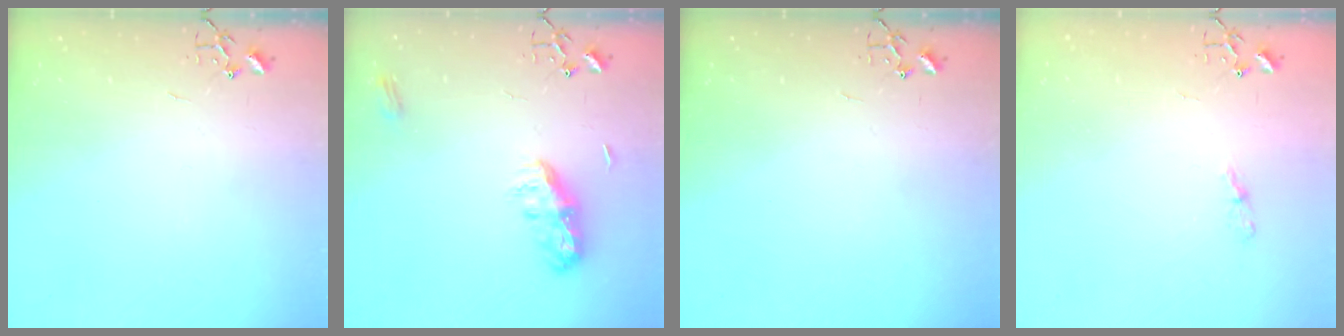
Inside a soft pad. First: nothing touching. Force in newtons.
{"total": 9.0, "press": 9.0, "slide": 0.1}
{"total": 0.0}
{"total": 4.4, "press": 4.4, "slide": 0.6}